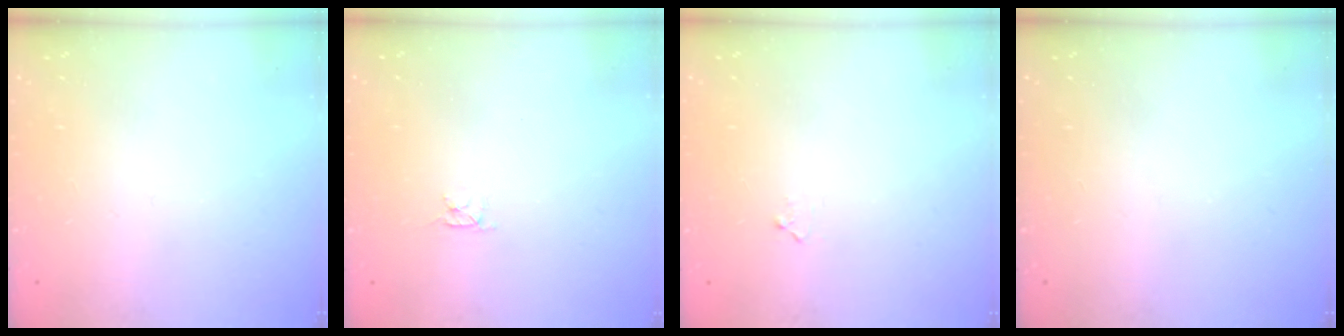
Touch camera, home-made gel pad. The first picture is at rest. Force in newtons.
{"total": 2.8, "press": 2.8, "slide": 0.3}
{"total": 3.4, "press": 3.4, "slide": 0.4}
{"total": 0.0}